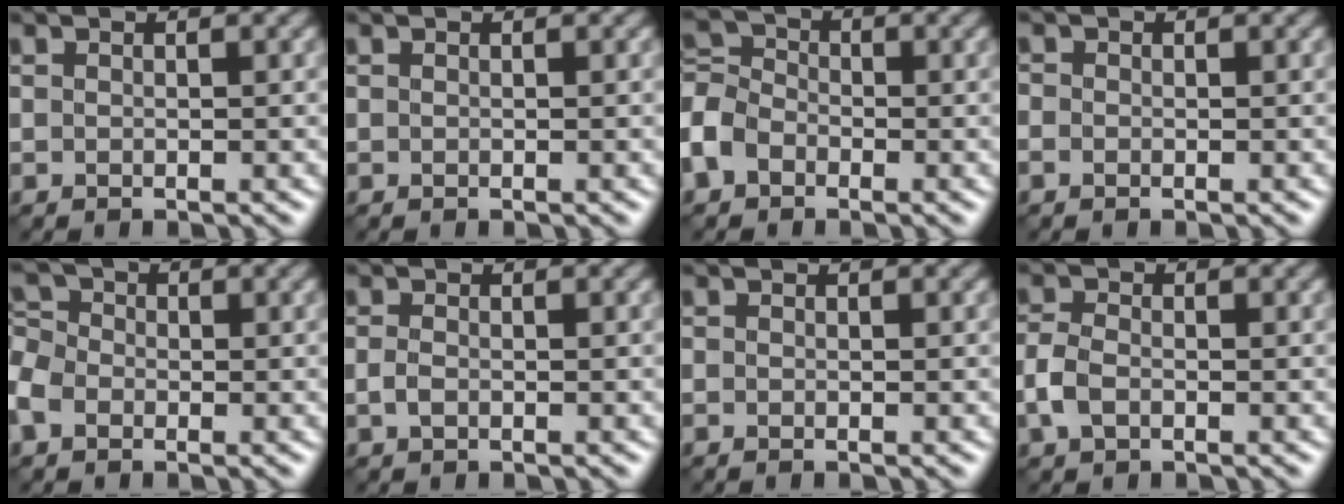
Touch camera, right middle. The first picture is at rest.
{"total": 0.0}
{"total": 4.7, "force": [-2.1, 3.5, 2.3], "torque": [-0.055, 0.009, -0.060]}
{"total": 0.7, "force": [-0.3, 0.6, 0.3], "torque": [-0.006, -0.002, -0.007]}
{"total": 4.5, "force": [-1.4, 3.5, 2.5], "torque": [-0.071, 0.002, -0.035]}
{"total": 1.0, "force": [-0.4, 0.6, 0.7], "torque": [-0.021, -0.002, -0.010]}
{"total": 0.0}
{"total": 2.5, "force": [-1.0, 1.6, 1.7], "torque": [-0.039, 0.001, -0.025]}